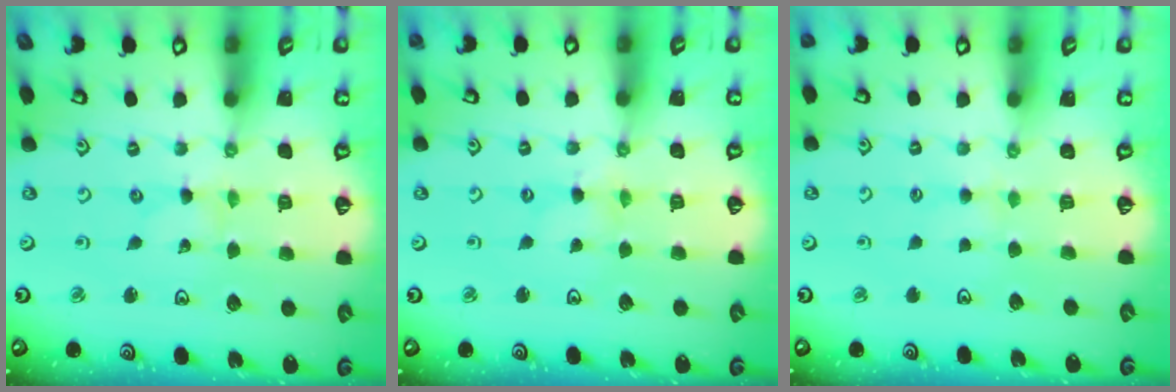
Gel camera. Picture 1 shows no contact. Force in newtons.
{"total": 0.0}
{"total": 2.1, "press": 2.0, "slide": 0.4}